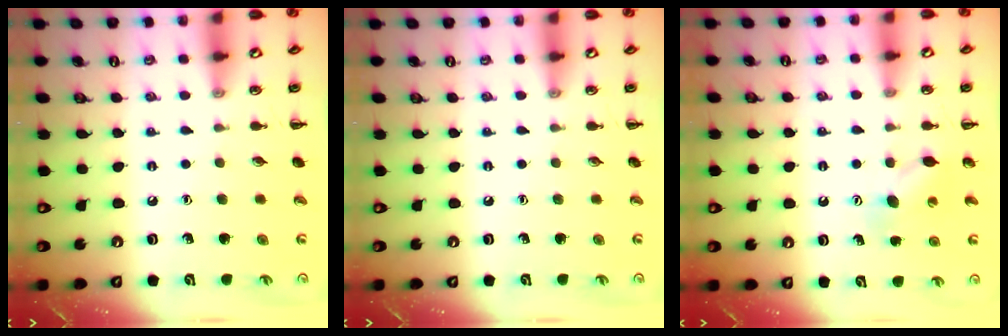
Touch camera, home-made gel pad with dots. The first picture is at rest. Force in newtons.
{"total": 0.0}
{"total": 5.3, "press": 5.1, "slide": 1.5}